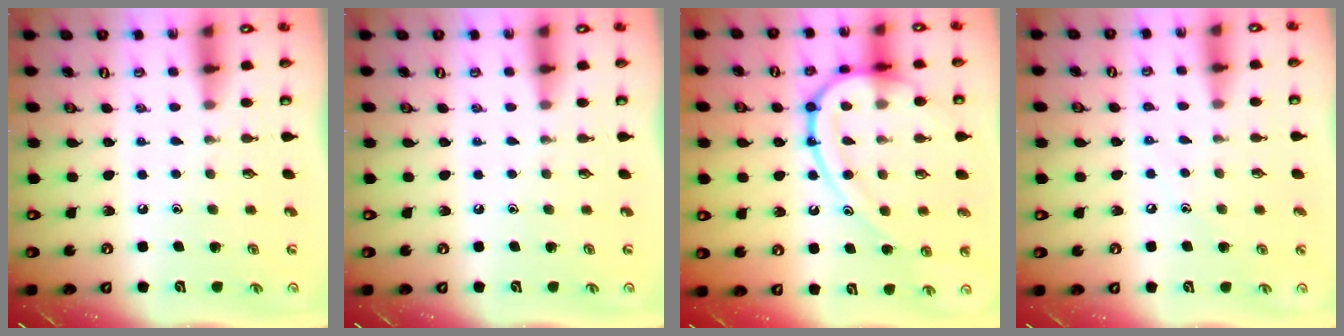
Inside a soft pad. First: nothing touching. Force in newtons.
{"total": 0.0}
{"total": 17.7, "press": 17.6, "slide": 1.5}
{"total": 3.8, "press": 3.8, "slide": 0.5}